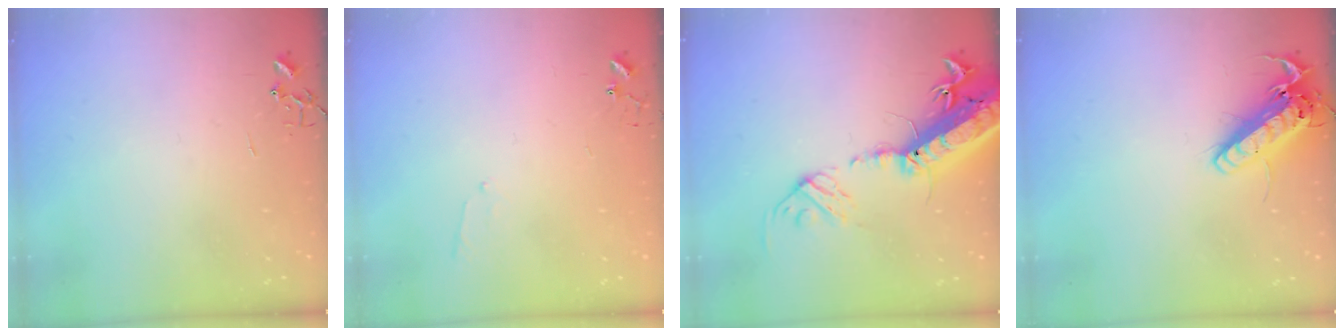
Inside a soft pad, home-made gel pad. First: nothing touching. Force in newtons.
{"total": 5.1, "press": 5.1, "slide": 0.5}
{"total": 23.3, "press": 22.7, "slide": 5.2}
{"total": 16.4, "press": 16.2, "slide": 2.7}